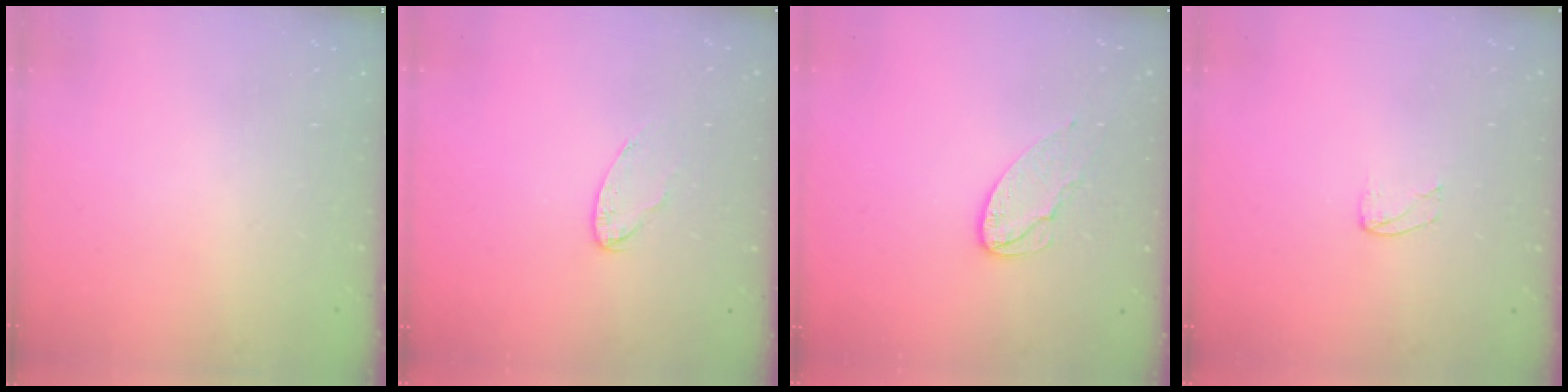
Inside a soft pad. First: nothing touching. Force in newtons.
{"total": 5.8, "press": 5.8, "slide": 0.5}
{"total": 7.6, "press": 7.6, "slide": 0.2}
{"total": 3.2, "press": 3.2, "slide": 0.2}